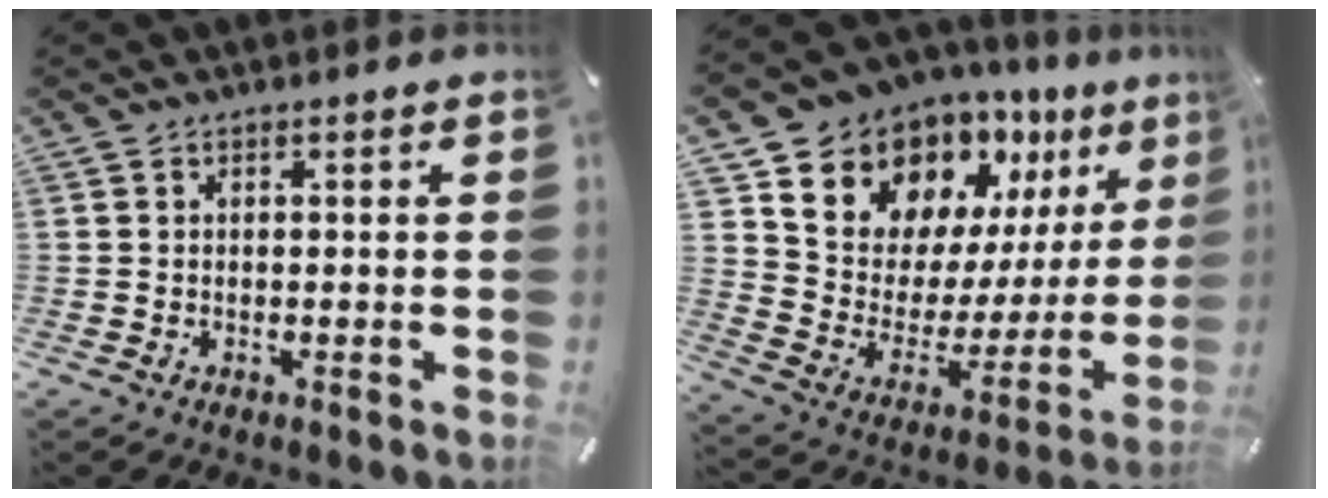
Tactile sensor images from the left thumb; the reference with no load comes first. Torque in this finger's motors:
{"motor_torque": [2.53, 2.48, 1.36, -1.41, 0.18]}